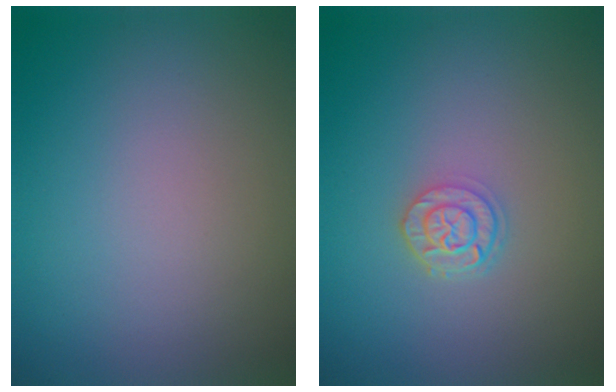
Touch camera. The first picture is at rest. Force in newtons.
{"total": 2.3, "press": 1.9, "slide": 1.4}